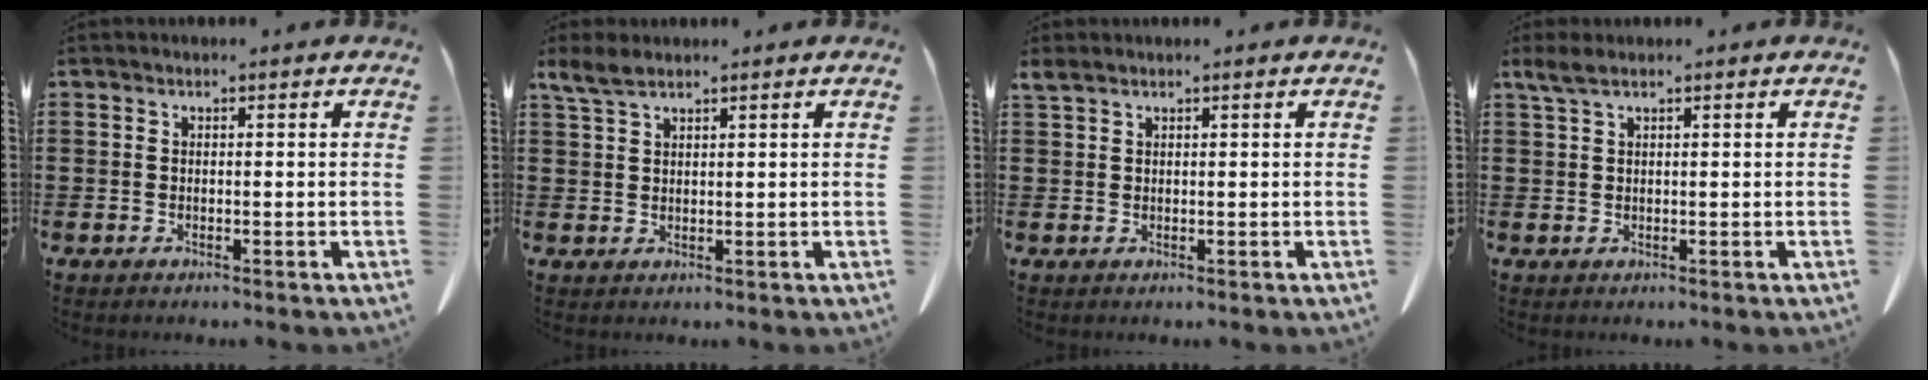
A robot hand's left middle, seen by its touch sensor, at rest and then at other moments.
{"total": 3.2, "force": [2.2, 1.0, 2.1], "torque": [-0.055, 0.001, 0.039]}
{"total": 1.2, "force": [1.0, 0.3, 0.7], "torque": [-0.017, 0.002, 0.019]}
{"total": 2.1, "force": [1.3, 0.4, 1.6], "torque": [-0.035, 0.002, 0.024]}